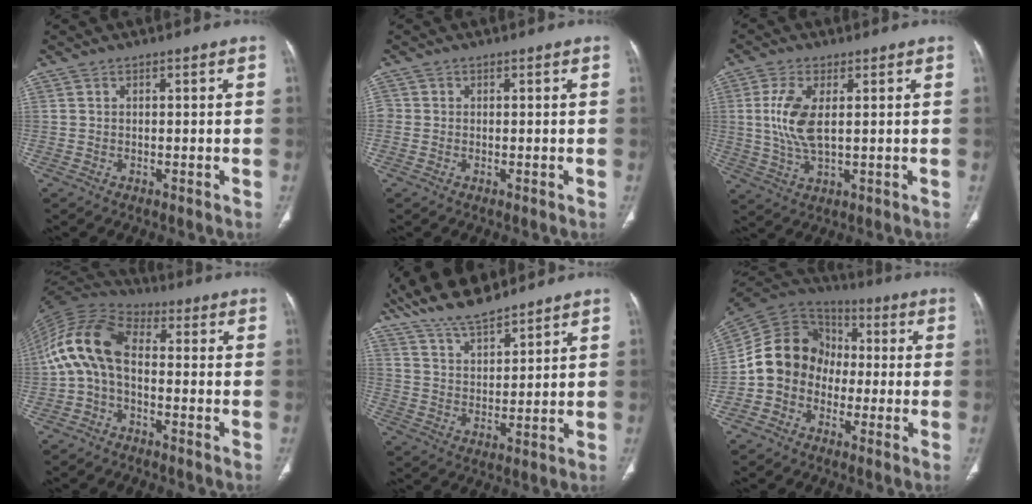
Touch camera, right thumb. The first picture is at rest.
{"total": 1.2, "force": [-0.4, 1.1, 0.3], "torque": [-0.004, 0.003, -0.014]}
{"total": 8.2, "force": [1.2, 3.6, 7.3], "torque": [-0.166, -0.007, 0.026]}
{"total": 12.3, "force": [-0.9, 7.2, 10.0], "torque": [-0.199, 0.037, -0.032]}
{"total": 12.1, "force": [10.2, 3.5, 5.6], "torque": [-0.086, -0.042, 0.190]}
{"total": 13.6, "force": [-2.3, 11.4, 7.1], "torque": [-0.112, 0.044, -0.058]}